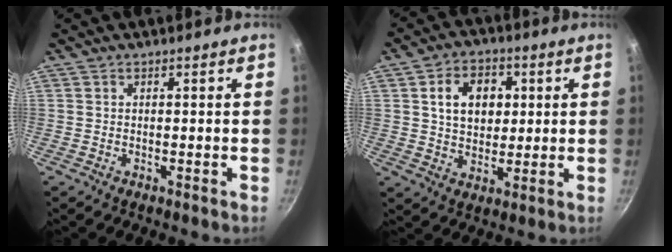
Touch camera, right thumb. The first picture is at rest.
{"total": 10.1, "force": [2.3, 7.5, 6.4], "torque": [-0.079, 0.002, 0.036]}